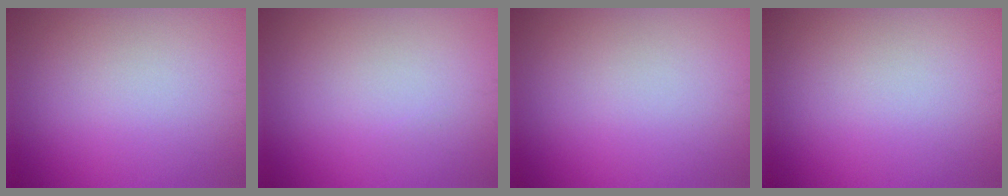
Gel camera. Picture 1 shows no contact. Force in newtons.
{"total": 0.0}
{"total": 0.0}
{"total": 0.0}